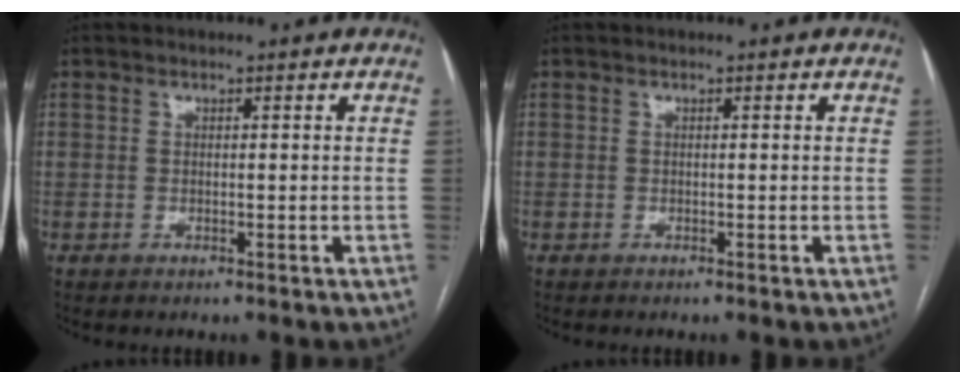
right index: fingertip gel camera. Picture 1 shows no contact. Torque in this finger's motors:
{"motor_torque": [0.06, 0.02, 0.02, 0.01]}